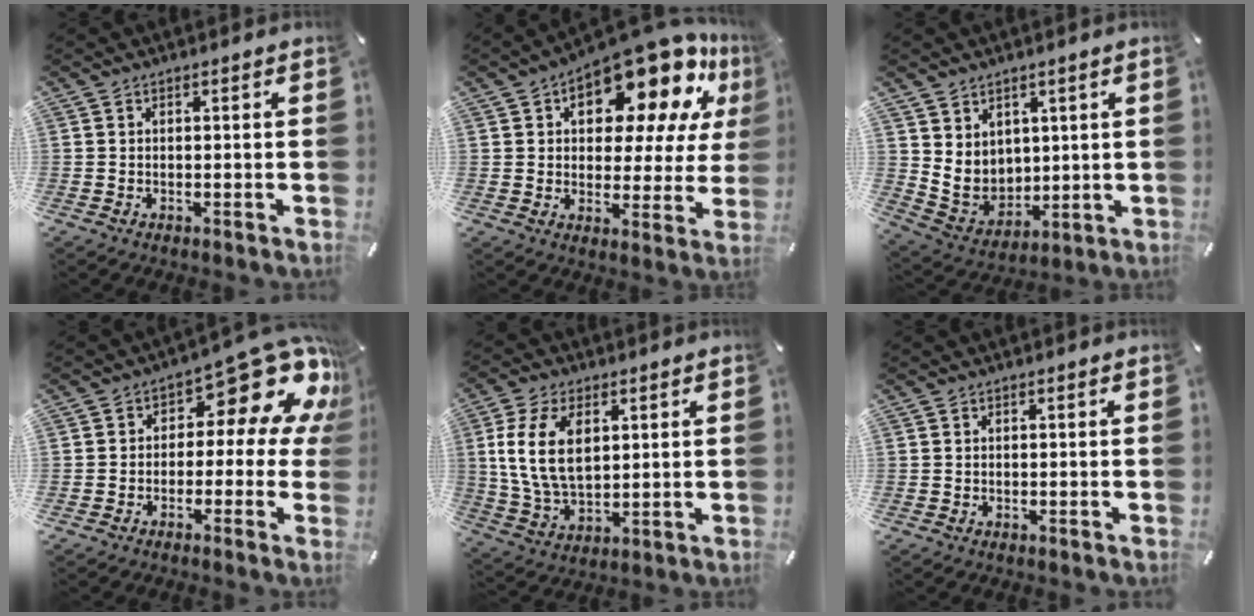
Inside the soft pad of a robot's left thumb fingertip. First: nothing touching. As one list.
[{"total": 19.5, "force": [12.2, 9.3, 12.1], "torque": [-0.176, -0.089, 0.204]}, {"total": 7.8, "force": [3.5, 6.9, 1.0], "torque": [-0.035, -0.044, 0.072]}, {"total": 15.0, "force": [7.4, 7.3, 10.8], "torque": [-0.141, -0.057, 0.118]}, {"total": 12.3, "force": [3.2, 7.8, 9.0], "torque": [-0.211, -0.001, 0.055]}, {"total": 0.0}]